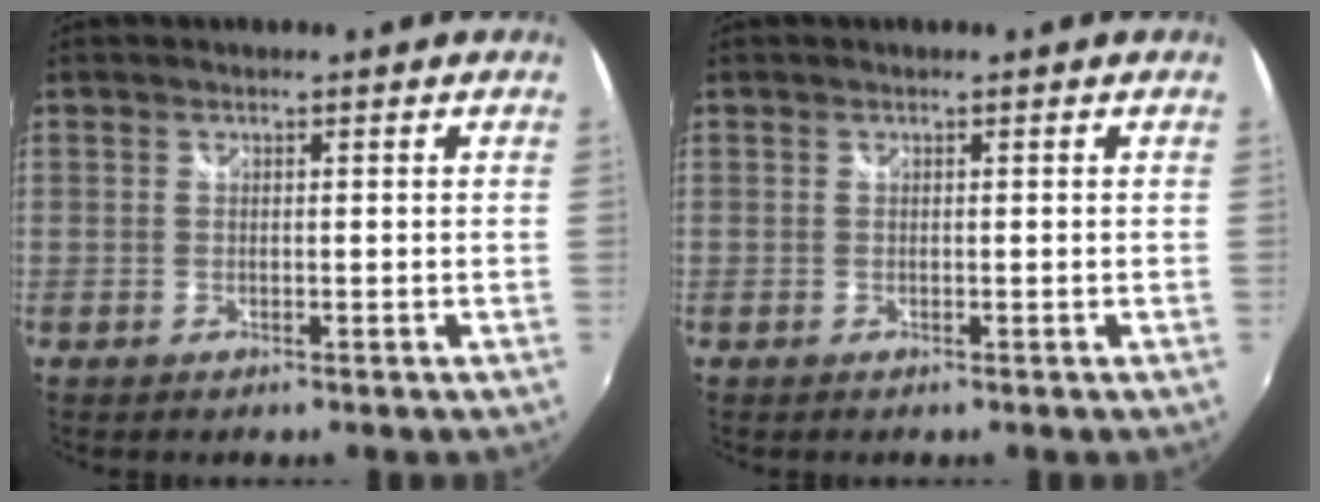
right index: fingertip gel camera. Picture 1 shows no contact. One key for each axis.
{"total": 0.0}